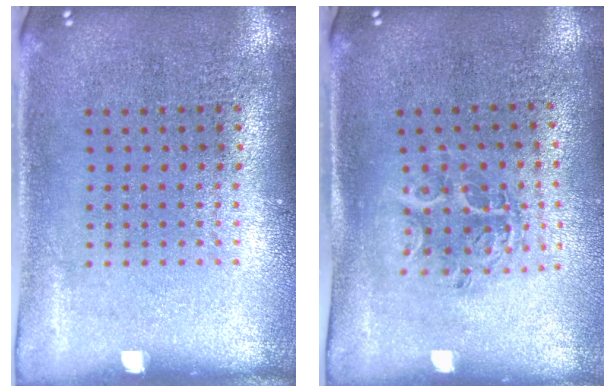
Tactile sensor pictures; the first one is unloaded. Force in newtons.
{"total": 1.1, "press": 1.1, "slide": 0.2}